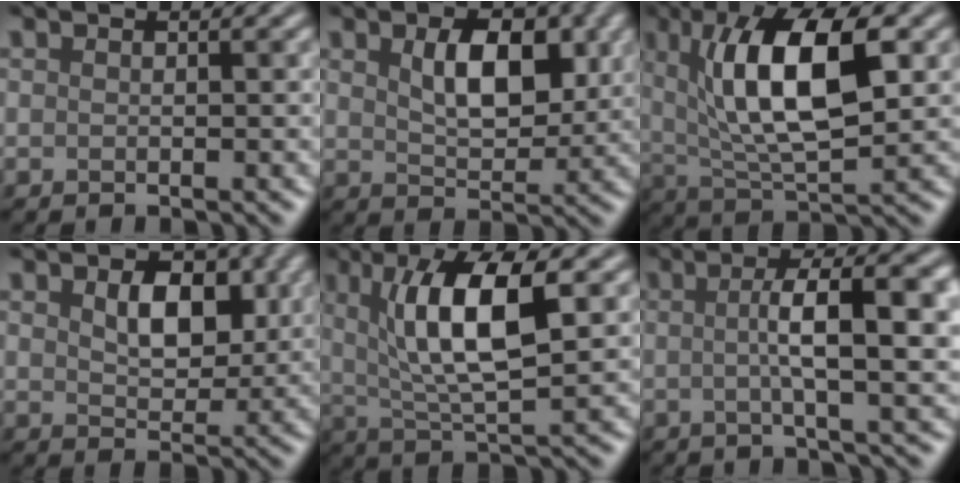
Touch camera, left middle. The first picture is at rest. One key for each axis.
{"total": 2.5, "fx": 0.6, "fy": 0.8, "fz": 2.4, "tx": -0.069, "ty": -0.025, "tz": 0.049}
{"total": 7.4, "fx": 1.2, "fy": 2.3, "fz": 7.0, "tx": -0.144, "ty": -0.022, "tz": 0.057}
{"total": 1.5, "fx": 0.3, "fy": 0.6, "fz": 1.4, "tx": -0.055, "ty": -0.024, "tz": 0.043}
{"total": 5.9, "fx": 0.9, "fy": 0.9, "fz": 5.8, "tx": -0.128, "ty": -0.024, "tz": 0.057}
{"total": 6.2, "fx": -0.2, "fy": 0.0, "fz": 6.2, "tx": -0.093, "ty": -0.008, "tz": 0.030}